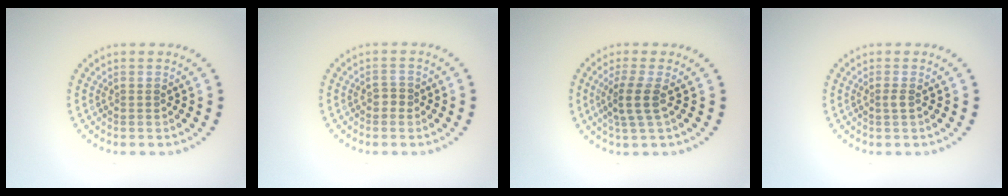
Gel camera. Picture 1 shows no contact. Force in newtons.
{"total": 1.0, "press": 1.0, "slide": 0.2}
{"total": 2.7, "press": 2.1, "slide": 1.6}
{"total": 0.7, "press": 0.4, "slide": 0.6}